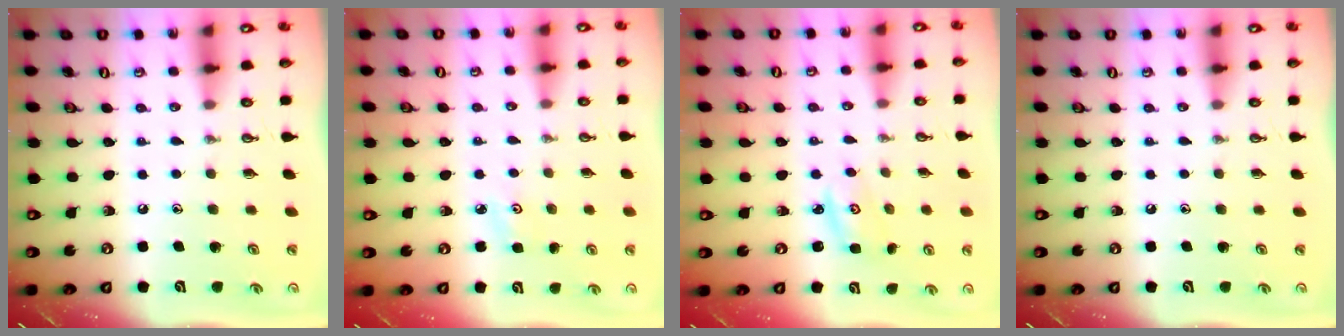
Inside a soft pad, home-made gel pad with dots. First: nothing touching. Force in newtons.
{"total": 2.8, "press": 2.8, "slide": 0.4}
{"total": 2.7, "press": 2.7, "slide": 0.2}
{"total": 0.0}